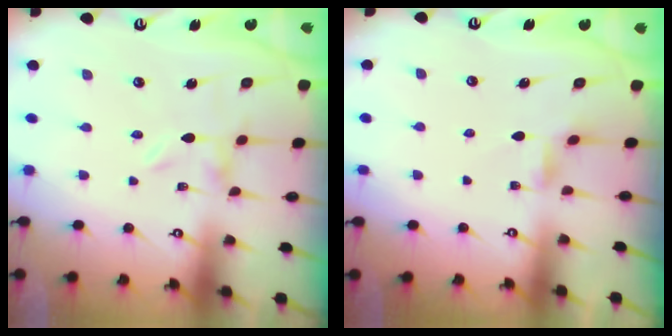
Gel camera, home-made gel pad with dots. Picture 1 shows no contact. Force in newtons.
{"total": 2.7, "press": 2.7, "slide": 0.5}